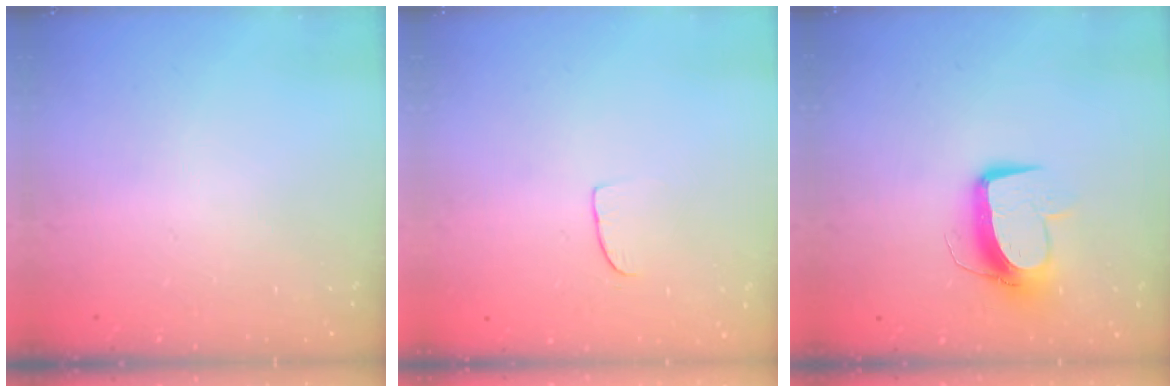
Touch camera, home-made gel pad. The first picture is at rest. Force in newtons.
{"total": 5.4, "press": 5.3, "slide": 0.4}
{"total": 10.4, "press": 10.3, "slide": 1.0}